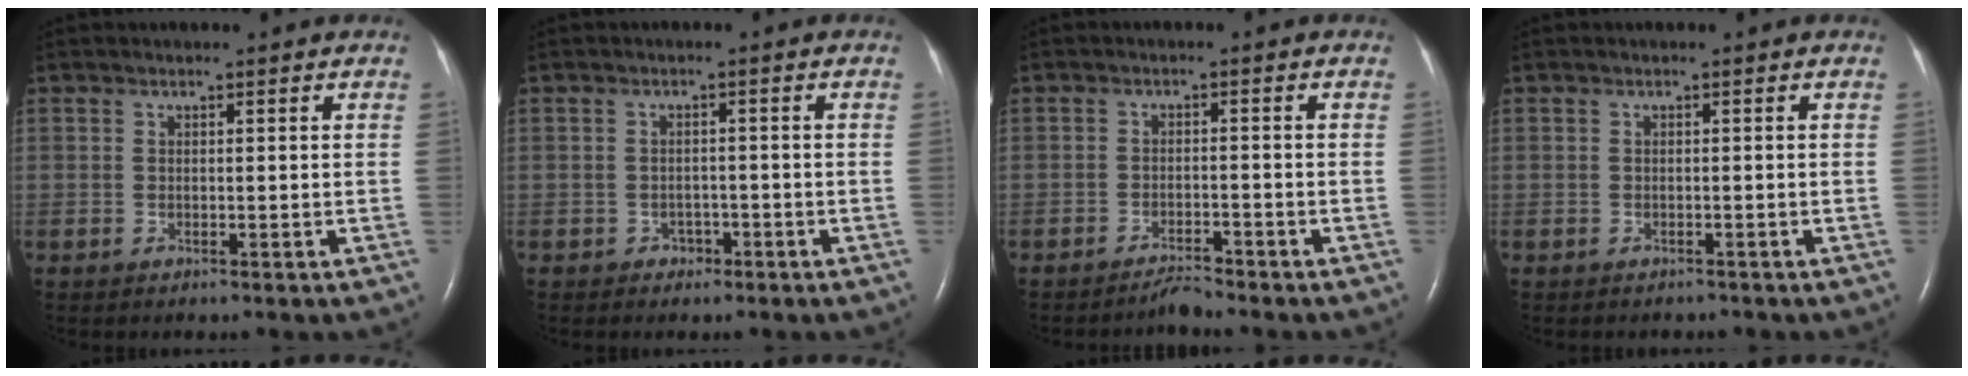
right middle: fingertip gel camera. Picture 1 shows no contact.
{"total": 1.6, "force": [-1.0, 1.3, 0.3], "torque": [-0.002, 0.006, -0.014]}
{"total": 2.2, "force": [-2.2, -0.2, 0.3], "torque": [-0.005, -0.009, -0.037]}
{"total": 1.2, "force": [-1.1, 0.5, 0.0], "torque": [-0.006, -0.001, -0.016]}